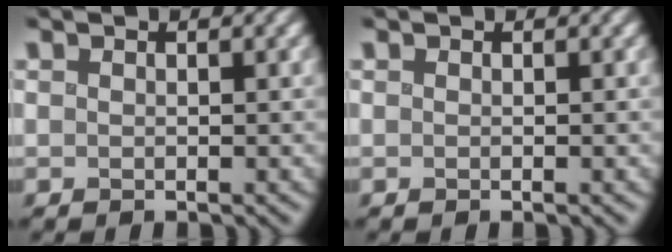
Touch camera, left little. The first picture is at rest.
{"total": 0.0}